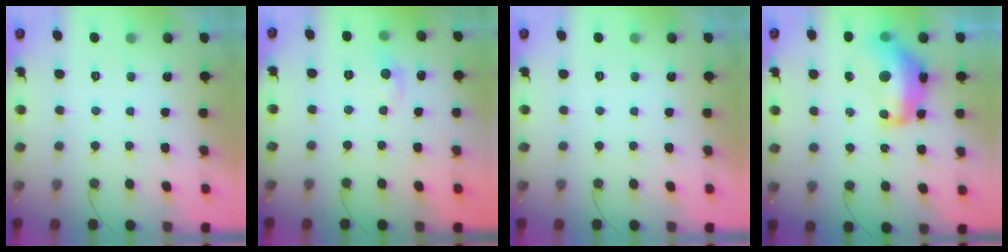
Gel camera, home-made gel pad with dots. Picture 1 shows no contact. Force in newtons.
{"total": 2.8, "press": 2.8, "slide": 0.4}
{"total": 0.0}
{"total": 15.2, "press": 15.2, "slide": 1.4}